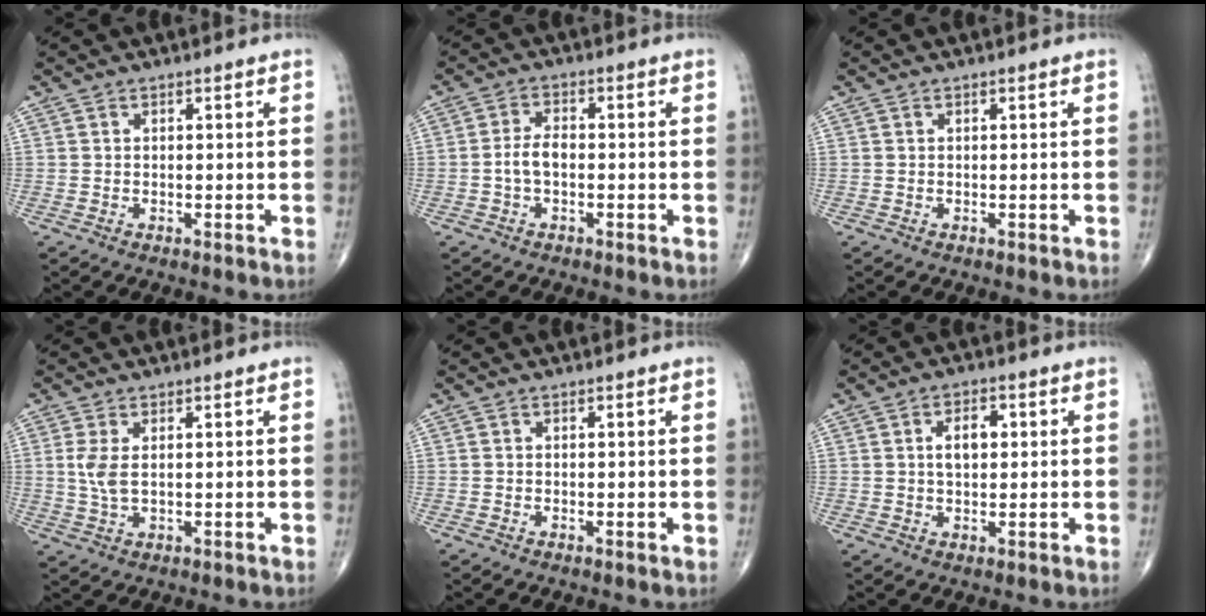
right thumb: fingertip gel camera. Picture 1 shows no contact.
{"total": 3.7, "force": [-0.9, 2.1, 2.9], "torque": [-0.056, 0.014, -0.021]}
{"total": 0.0}
{"total": 3.9, "force": [0.7, 1.8, 3.4], "torque": [-0.085, -0.003, 0.020]}
{"total": 0.0}
{"total": 4.9, "force": [0.8, 2.8, 3.9], "torque": [-0.059, 0.007, 0.012]}